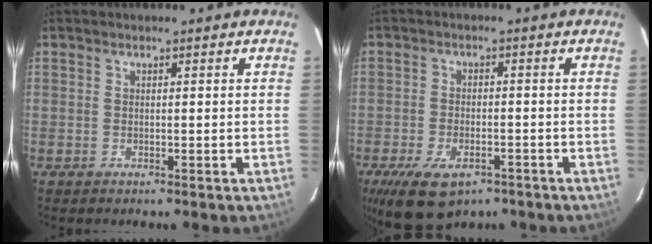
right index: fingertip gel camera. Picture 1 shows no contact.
{"total": 9.5, "force": [-6.2, 4.6, 5.6], "torque": [-0.106, -0.010, -0.095]}